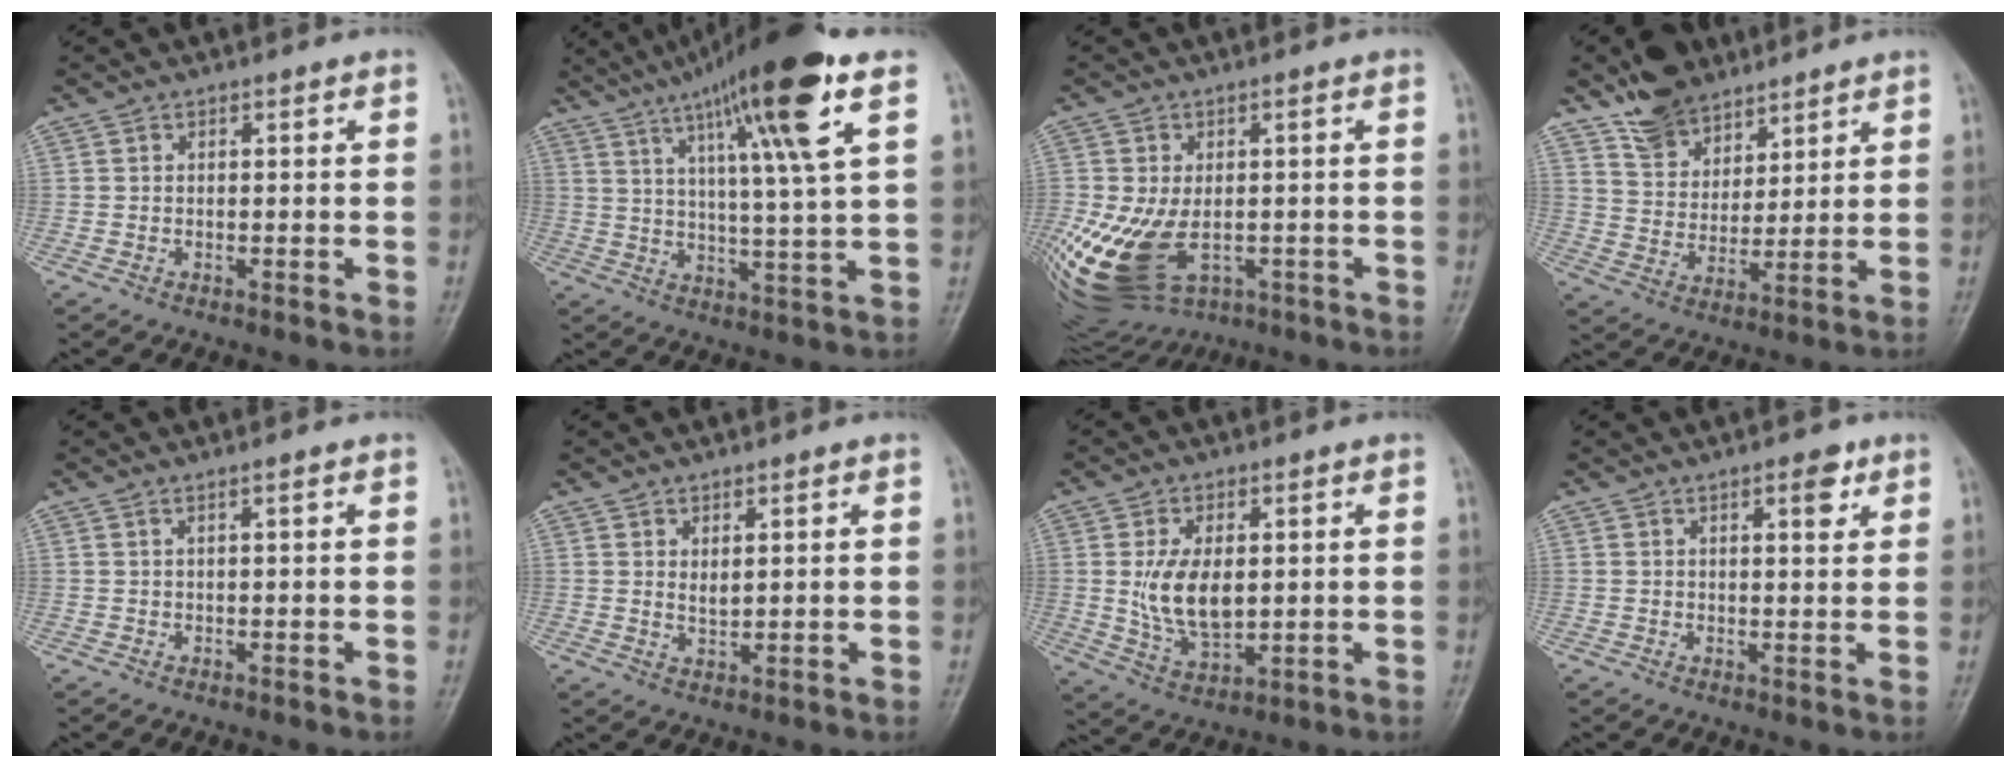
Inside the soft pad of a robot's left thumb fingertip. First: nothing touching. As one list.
[{"total": 18.6, "force": [9.6, 1.4, 15.8], "torque": [-0.255, -0.019, 0.154]}, {"total": 18.4, "force": [-4.6, 12.0, 13.2], "torque": [-0.294, -0.004, -0.047]}, {"total": 11.4, "force": [8.4, 6.5, 4.3], "torque": [-0.045, -0.040, 0.156]}, {"total": 0.8, "force": [0.3, -0.1, 0.7], "torque": [-0.017, 0.003, 0.008]}, {"total": 2.6, "force": [0.9, 1.3, 2.0], "torque": [-0.031, -0.009, 0.020]}, {"total": 10.7, "force": [0.9, 6.1, 8.7], "torque": [-0.148, -0.012, 0.031]}, {"total": 3.8, "force": [2.1, 1.5, 2.9], "torque": [-0.027, -0.009, 0.028]}]